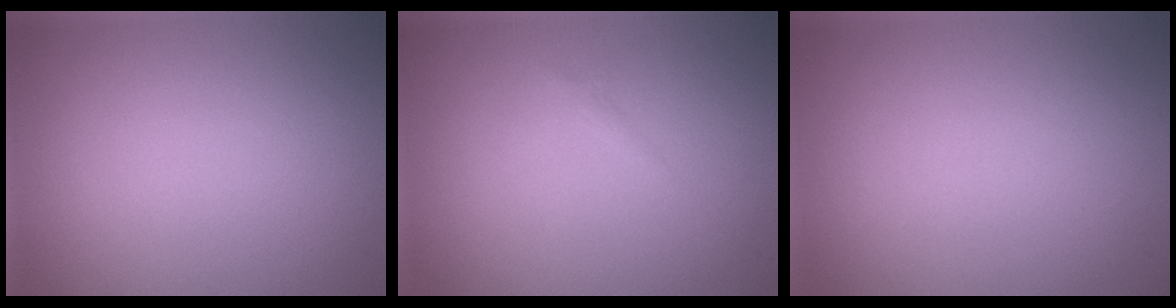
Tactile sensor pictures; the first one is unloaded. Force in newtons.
{"total": 0.5, "press": 0.5, "slide": 0.0}
{"total": 0.0}